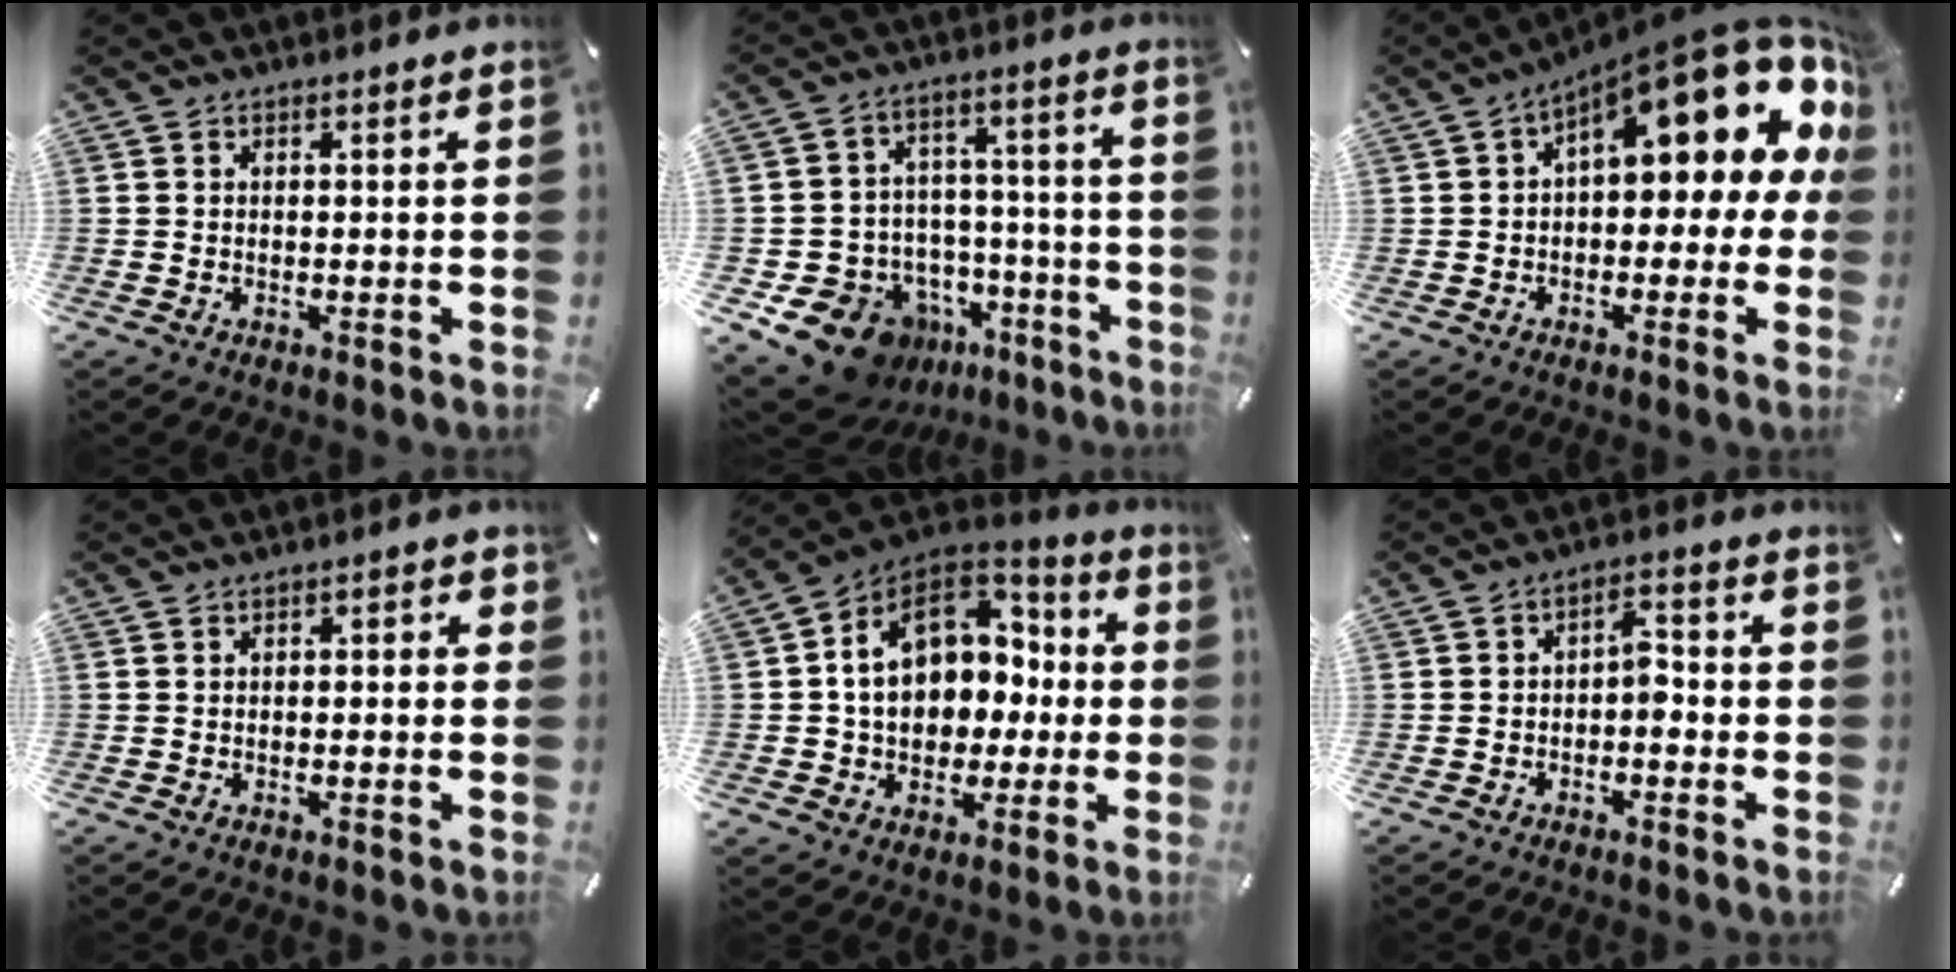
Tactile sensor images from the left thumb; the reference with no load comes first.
{"total": 16.8, "force": [-10.5, 11.0, 7.1], "torque": [-0.100, 0.068, -0.162]}
{"total": 18.4, "force": [8.6, 7.2, 14.6], "torque": [-0.189, -0.069, 0.140]}
{"total": 1.5, "force": [-0.9, 0.7, 1.0], "torque": [-0.018, 0.006, -0.018]}
{"total": 15.5, "force": [2.0, 12.5, 8.8], "torque": [-0.151, -0.001, 0.043]}
{"total": 4.6, "force": [-1.7, 2.6, 3.4], "torque": [-0.061, 0.018, -0.034]}